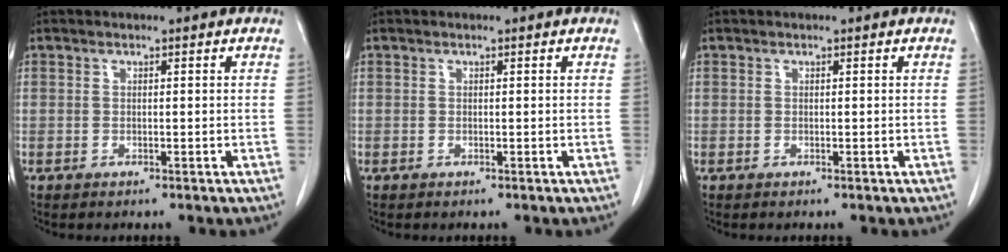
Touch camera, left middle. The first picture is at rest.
{"total": 0.0}
{"total": 0.0}